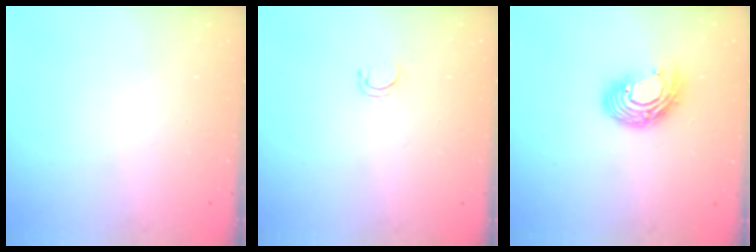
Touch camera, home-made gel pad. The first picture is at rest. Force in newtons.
{"total": 2.6, "press": 2.5, "slide": 0.4}
{"total": 11.8, "press": 11.7, "slide": 0.9}